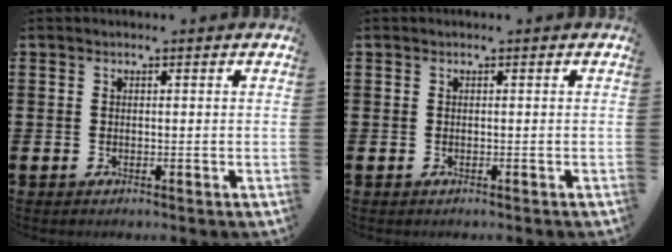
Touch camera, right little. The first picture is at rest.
{"total": 0.0}